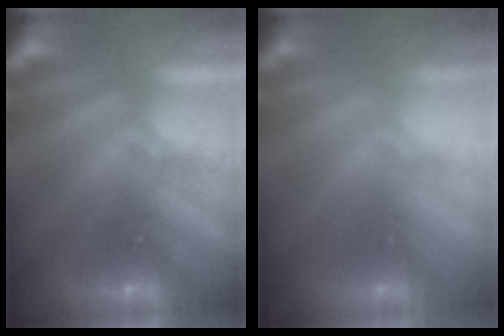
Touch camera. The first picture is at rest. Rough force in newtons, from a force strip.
{"total": 2.4}